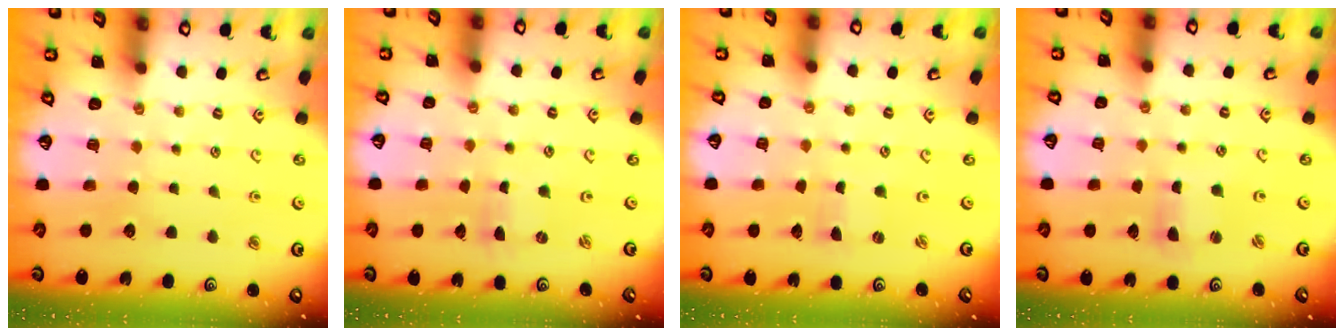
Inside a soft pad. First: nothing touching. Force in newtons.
{"total": 0.0}
{"total": 0.0}
{"total": 2.2, "press": 2.2, "slide": 0.3}